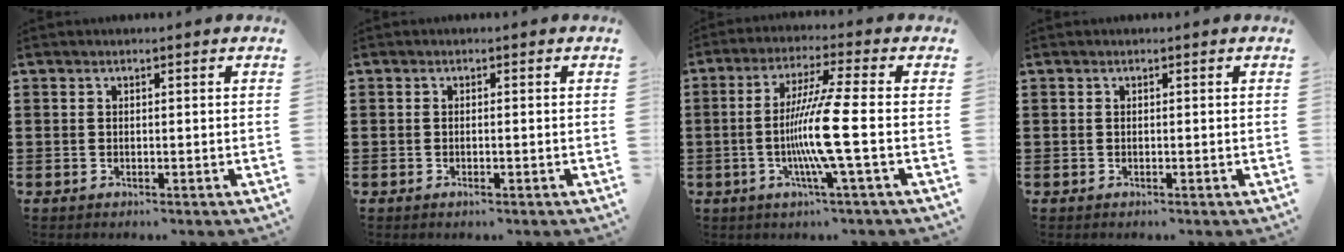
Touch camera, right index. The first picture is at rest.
{"total": 0.8, "force": [-0.4, -0.1, 0.7], "torque": [-0.011, -0.004, -0.006]}
{"total": 9.9, "force": [-2.1, -0.9, 9.7], "torque": [-0.197, -0.022, -0.051]}
{"total": 0.0}